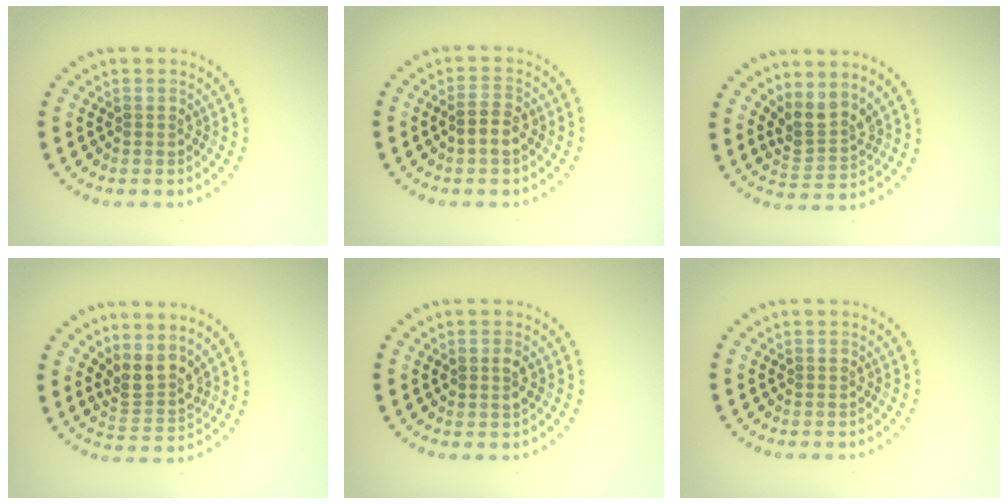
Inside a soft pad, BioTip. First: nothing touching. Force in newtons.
{"total": 2.2, "press": 2.2, "slide": 0.3}
{"total": 2.8, "press": 2.1, "slide": 1.9}
{"total": 3.0, "press": 2.3, "slide": 1.8}
{"total": 1.3, "press": 1.3, "slide": 0.1}
{"total": 0.0}